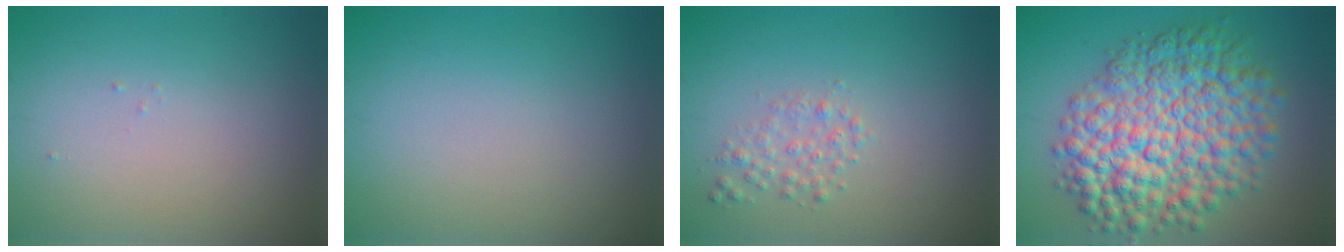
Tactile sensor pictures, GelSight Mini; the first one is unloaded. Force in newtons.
{"total": 0.0}
{"total": 1.5, "press": 1.5, "slide": 0.1}
{"total": 11.4, "press": 11.4, "slide": 0.2}